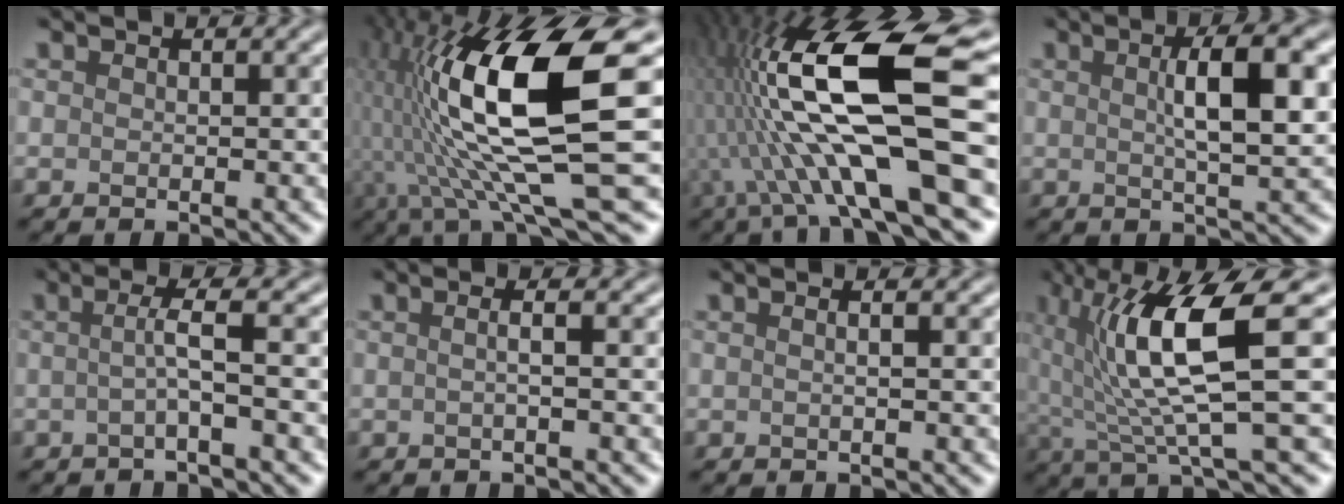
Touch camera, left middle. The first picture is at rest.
{"total": 16.2, "force": [1.8, 5.1, 15.3], "torque": [-0.304, -0.012, 0.041]}
{"total": 15.9, "force": [-0.7, 4.9, 15.1], "torque": [-0.286, 0.021, -0.016]}
{"total": 6.5, "force": [1.2, 1.5, 6.2], "torque": [-0.088, 0.012, 0.017]}
{"total": 3.0, "force": [-0.2, 0.4, 3.0], "torque": [-0.051, -0.003, -0.012]}
{"total": 2.6, "force": [0.3, 1.2, 2.3], "torque": [-0.014, 0.004, -0.022]}
{"total": 2.2, "force": [0.5, 1.1, 1.8], "torque": [-0.005, 0.004, -0.022]}
{"total": 9.3, "force": [1.6, 1.9, 8.9], "torque": [-0.153, -0.005, 0.031]}